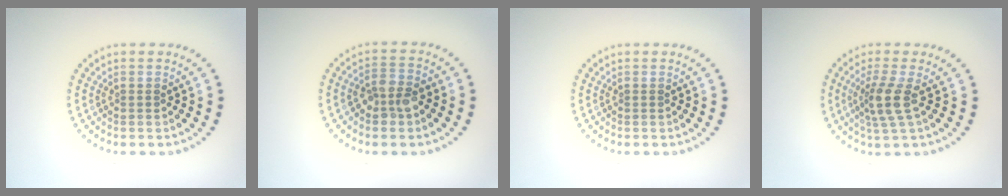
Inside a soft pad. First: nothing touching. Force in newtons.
{"total": 2.7, "press": 2.4, "slide": 1.2}
{"total": 0.0}
{"total": 3.0, "press": 2.2, "slide": 1.9}